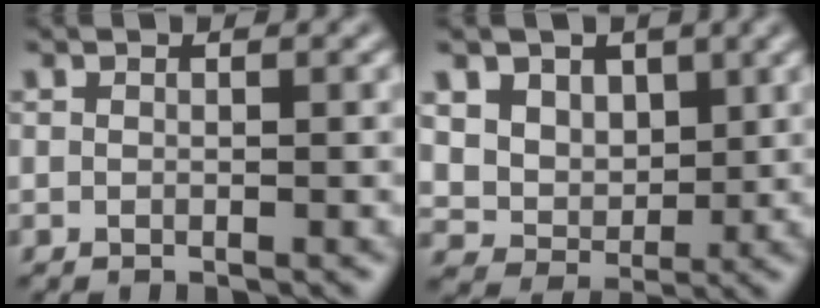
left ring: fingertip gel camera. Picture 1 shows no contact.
{"total": 5.7, "force": [2.4, 4.7, 2.4], "torque": [-0.058, -0.008, 0.047]}